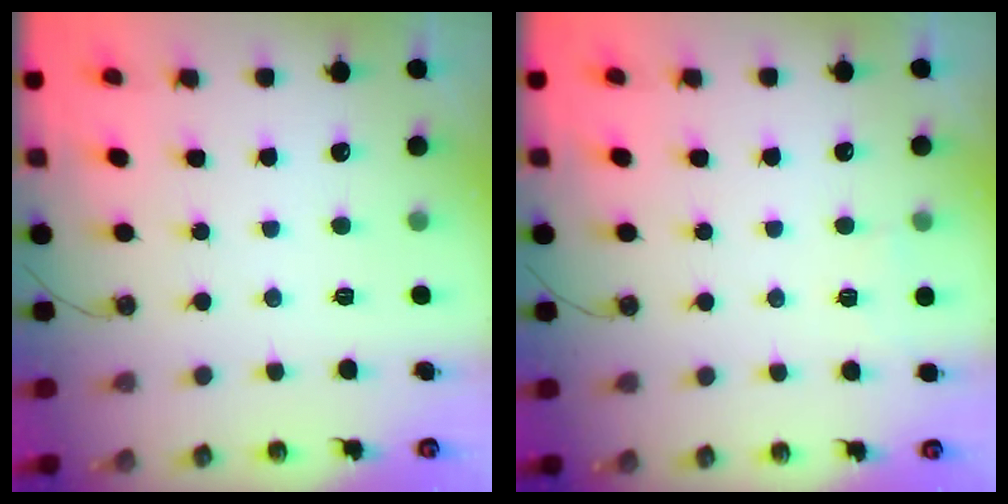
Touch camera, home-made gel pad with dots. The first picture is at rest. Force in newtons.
{"total": 2.7, "press": 2.3, "slide": 1.5}